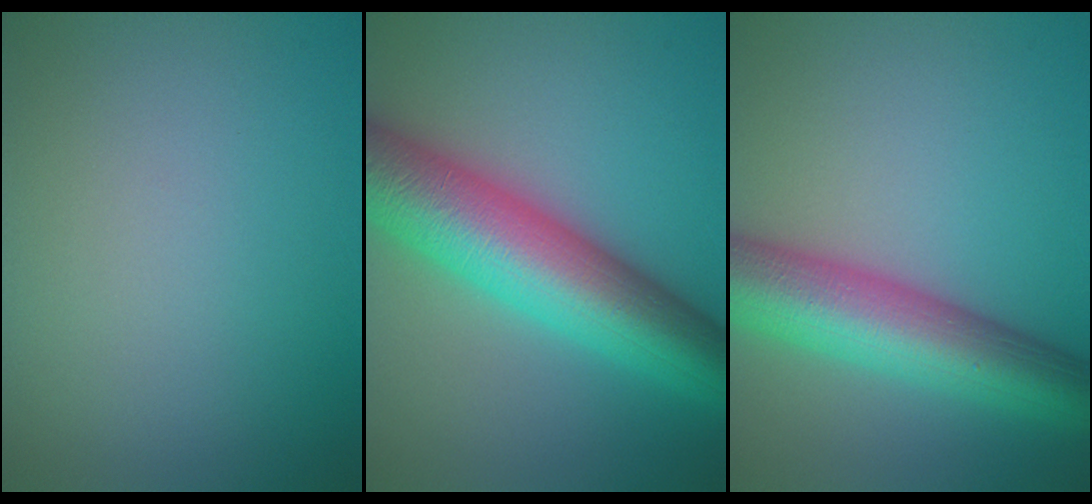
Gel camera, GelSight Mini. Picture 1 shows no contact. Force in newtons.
{"total": 11.3, "press": 11.3, "slide": 0.2}
{"total": 9.3, "press": 9.3, "slide": 0.3}